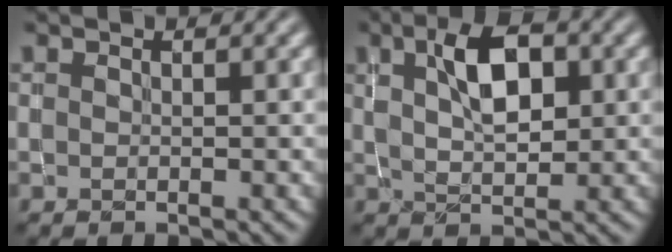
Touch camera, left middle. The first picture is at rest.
{"total": 5.2, "force": [1.5, 2.5, 4.3], "torque": [-0.076, 0.010, 0.023]}